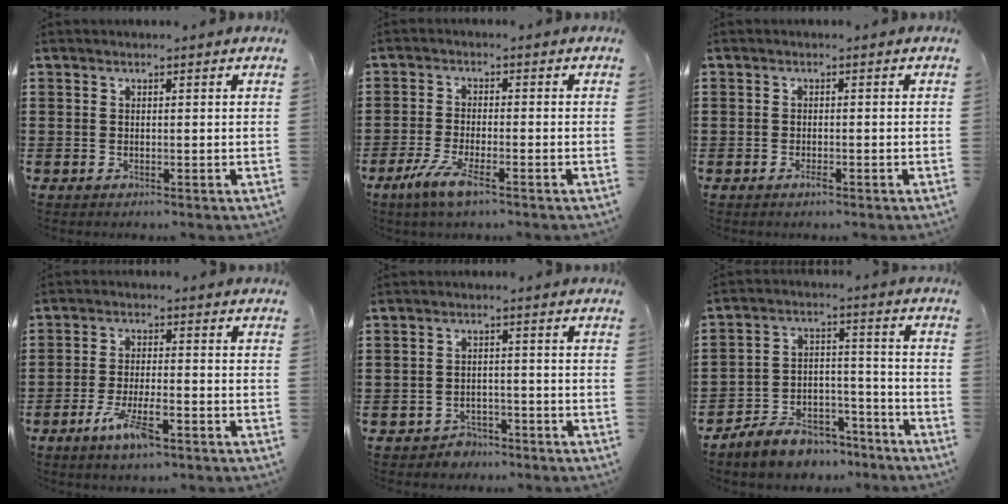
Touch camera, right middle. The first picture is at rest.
{"total": 5.2, "force": [-3.2, 0.9, 4.0], "torque": [-0.092, -0.012, -0.061]}
{"total": 1.0, "force": [-0.8, 0.3, 0.5], "torque": [-0.013, -0.006, -0.014]}
{"total": 6.7, "force": [-3.6, 1.6, 5.4], "torque": [-0.118, -0.011, -0.067]}
{"total": 2.4, "force": [-2.2, 0.9, -0.3], "torque": [-0.005, 0.004, -0.052]}
{"total": 6.7, "force": [-6.3, 2.3, 1.0], "torque": [-0.018, 0.022, -0.122]}